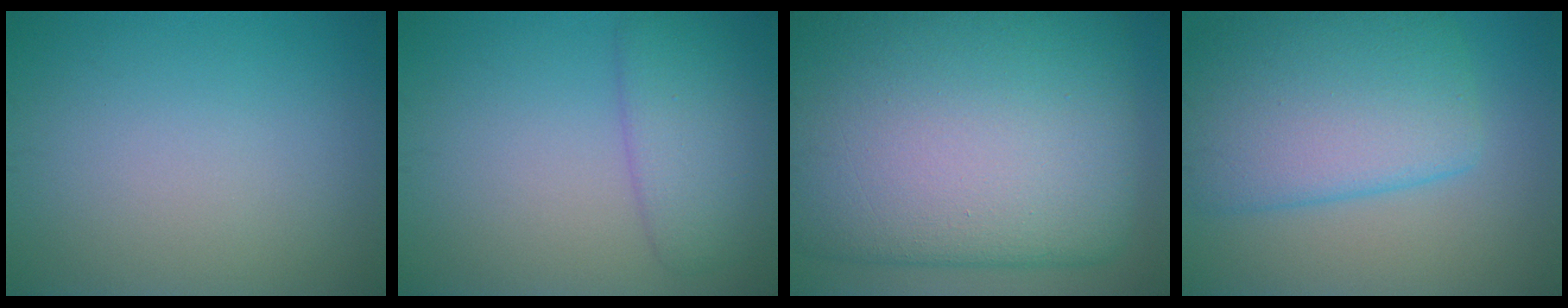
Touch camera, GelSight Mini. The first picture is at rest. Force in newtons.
{"total": 4.3, "press": 4.3, "slide": 0.2}
{"total": 22.9, "press": 22.9, "slide": 0.5}
{"total": 8.9, "press": 8.9, "slide": 0.2}